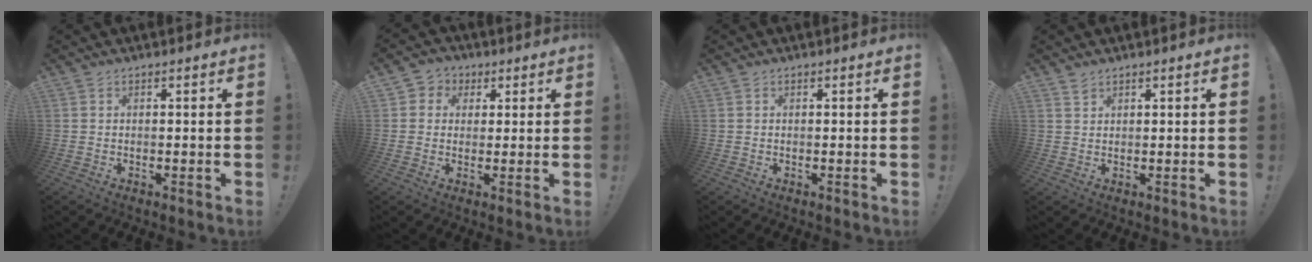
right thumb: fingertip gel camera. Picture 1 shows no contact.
{"total": 4.6, "force": [0.4, 4.5, 1.1], "torque": [-0.012, 0.003, 0.009]}
{"total": 0.0}
{"total": 1.7, "force": [1.5, 0.6, 0.5], "torque": [0.004, -0.012, 0.026]}